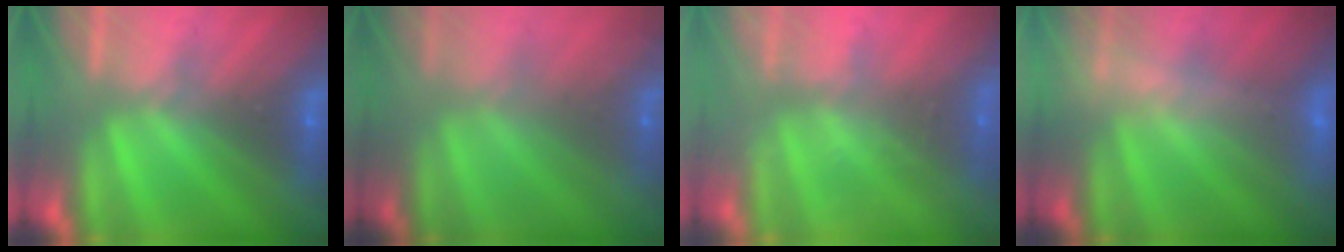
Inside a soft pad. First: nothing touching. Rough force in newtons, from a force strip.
{"total": 7.0}
{"total": 2.3}
{"total": 2.4}